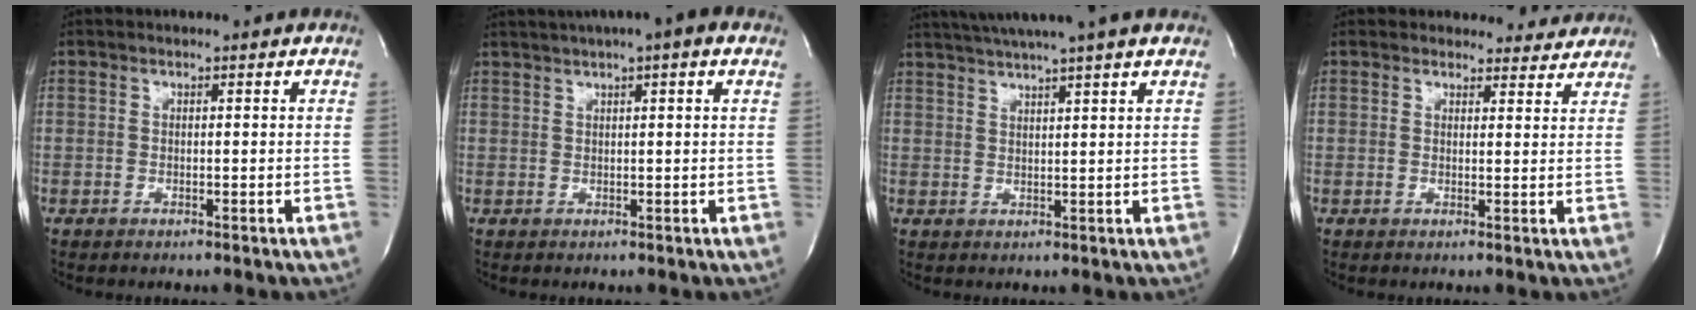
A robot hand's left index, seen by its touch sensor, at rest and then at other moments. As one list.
[{"total": 7.2, "force": [4.5, 0.4, 5.6], "torque": [-0.090, 0.026, 0.062]}, {"total": 10.1, "force": [8.4, -1.0, 5.6], "torque": [-0.101, 0.022, 0.113]}, {"total": 5.1, "force": [4.7, 1.9, -0.6], "torque": [0.024, -0.009, 0.036]}]